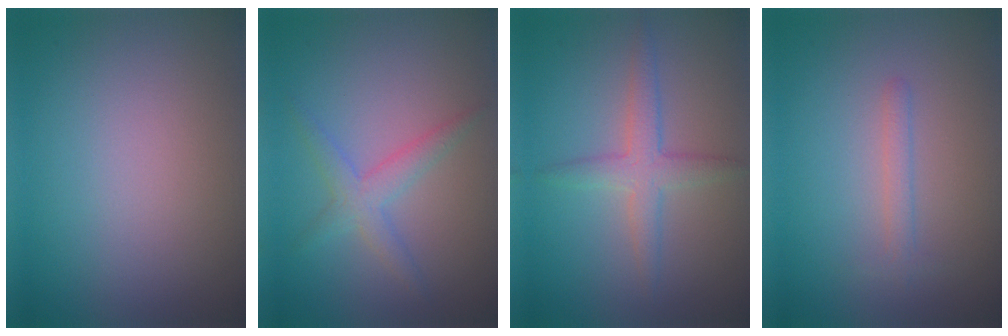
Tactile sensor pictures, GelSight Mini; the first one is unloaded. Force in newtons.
{"total": 2.4, "press": 2.4, "slide": 0.1}
{"total": 2.8, "press": 2.8, "slide": 0.0}
{"total": 1.2, "press": 1.2, "slide": 0.1}